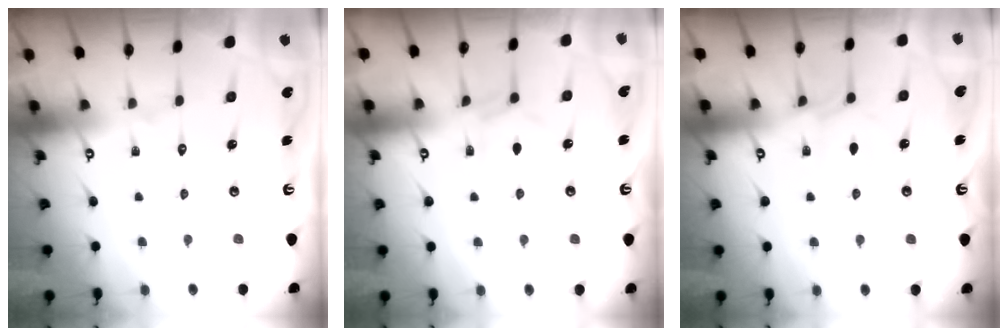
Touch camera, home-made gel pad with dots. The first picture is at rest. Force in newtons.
{"total": 3.4, "press": 3.4, "slide": 0.5}
{"total": 4.7, "press": 4.7, "slide": 0.5}